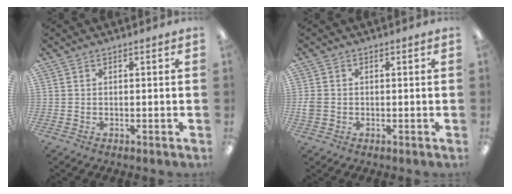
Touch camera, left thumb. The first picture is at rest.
{"total": 2.6, "force": [-0.3, 2.3, 1.1], "torque": [-0.017, 0.006, -0.005]}